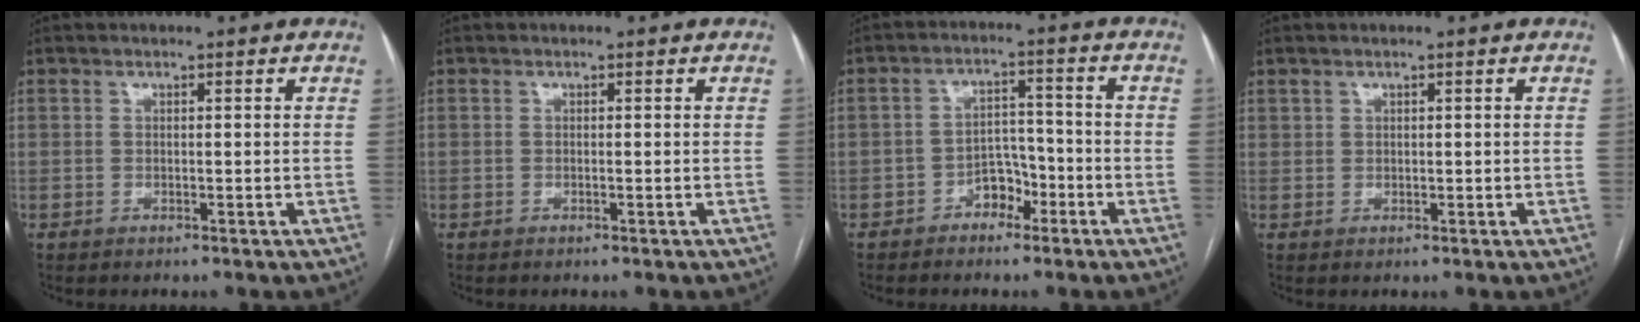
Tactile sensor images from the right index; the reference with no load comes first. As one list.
[{"total": 0.0}, {"total": 4.4, "force": [-2.5, 3.0, 2.0], "torque": [-0.021, 0.016, -0.043]}, {"total": 1.0, "force": [0.7, 0.7, 0.2], "torque": [0.003, 0.000, 0.012]}]